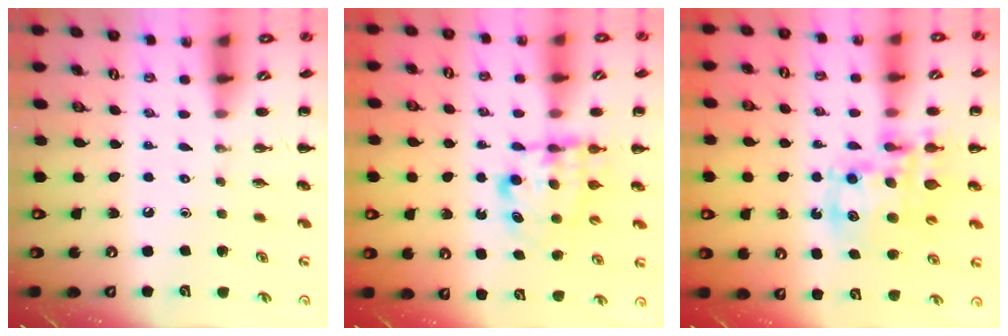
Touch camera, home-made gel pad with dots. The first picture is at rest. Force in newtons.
{"total": 6.3, "press": 6.3, "slide": 0.3}
{"total": 13.7, "press": 13.3, "slide": 3.0}